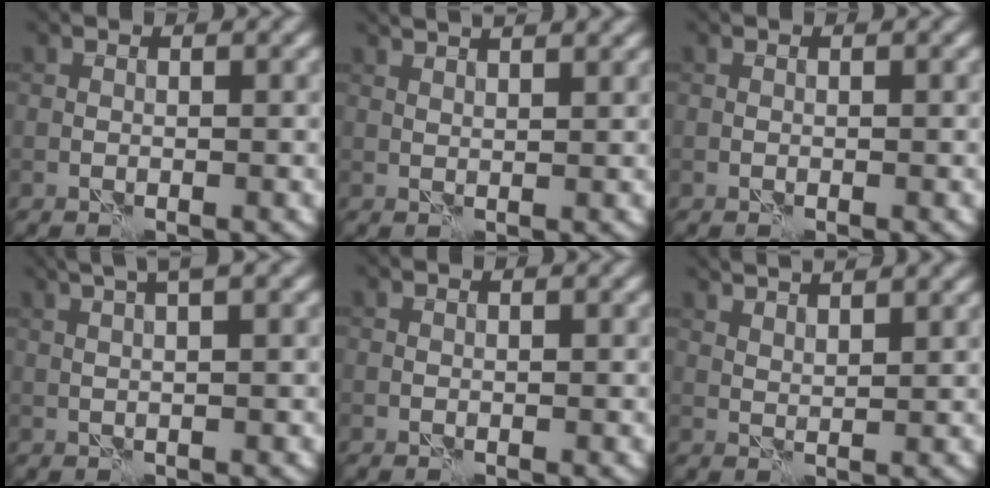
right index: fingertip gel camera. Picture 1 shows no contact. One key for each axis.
{"total": 5.3, "fx": 3.7, "fy": 1.9, "fz": 3.3, "tx": -0.031, "ty": 0.037, "tz": 0.027}
{"total": 0.0}
{"total": 5.3, "fx": 3.0, "fy": 1.4, "fz": 4.1, "tx": -0.047, "ty": 0.023, "tz": 0.022}
{"total": 0.0}
{"total": 5.4, "fx": 4.2, "fy": 1.6, "fz": 3.0, "tx": -0.034, "ty": 0.025, "tz": 0.042}